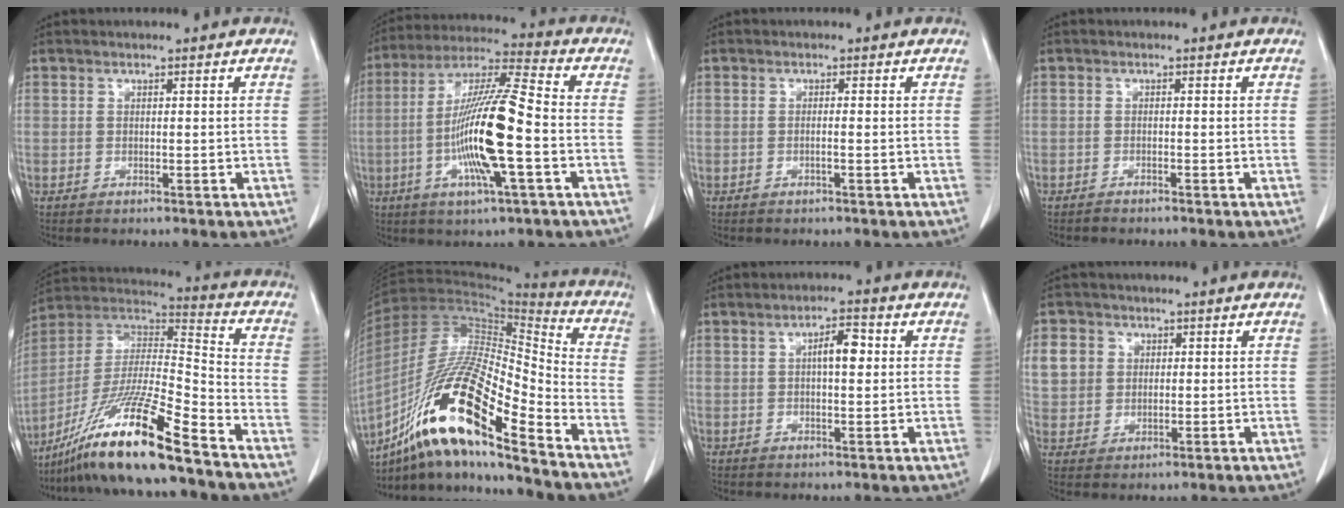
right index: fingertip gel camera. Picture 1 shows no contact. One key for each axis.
{"total": 15.9, "fx": -3.3, "fy": 1.0, "fz": 15.5, "tx": -0.301, "ty": -0.004, "tz": -0.067}
{"total": 0.7, "fx": -0.2, "fy": -0.1, "fz": 0.7, "tx": -0.013, "ty": 0.001, "tz": -0.004}
{"total": 0.7, "fx": -0.7, "fy": 0.0, "fz": 0.1, "tx": -0.007, "ty": 0.000, "tz": -0.014}
{"total": 18.5, "fx": -13.4, "fy": 0.1, "fz": 12.8, "tx": -0.260, "ty": -0.019, "tz": -0.251}
{"total": 19.4, "fx": -12.1, "fy": 2.5, "fz": 15.0, "tx": -0.297, "ty": -0.005, "tz": -0.219}
{"total": 4.3, "fx": 0.8, "fy": 1.3, "fz": 4.0, "tx": -0.066, "ty": 0.009, "tz": 0.010}
{"total": 7.2, "fx": 2.2, "fy": 6.5, "fz": 2.2, "tx": -0.050, "ty": 0.014, "tz": 0.047}